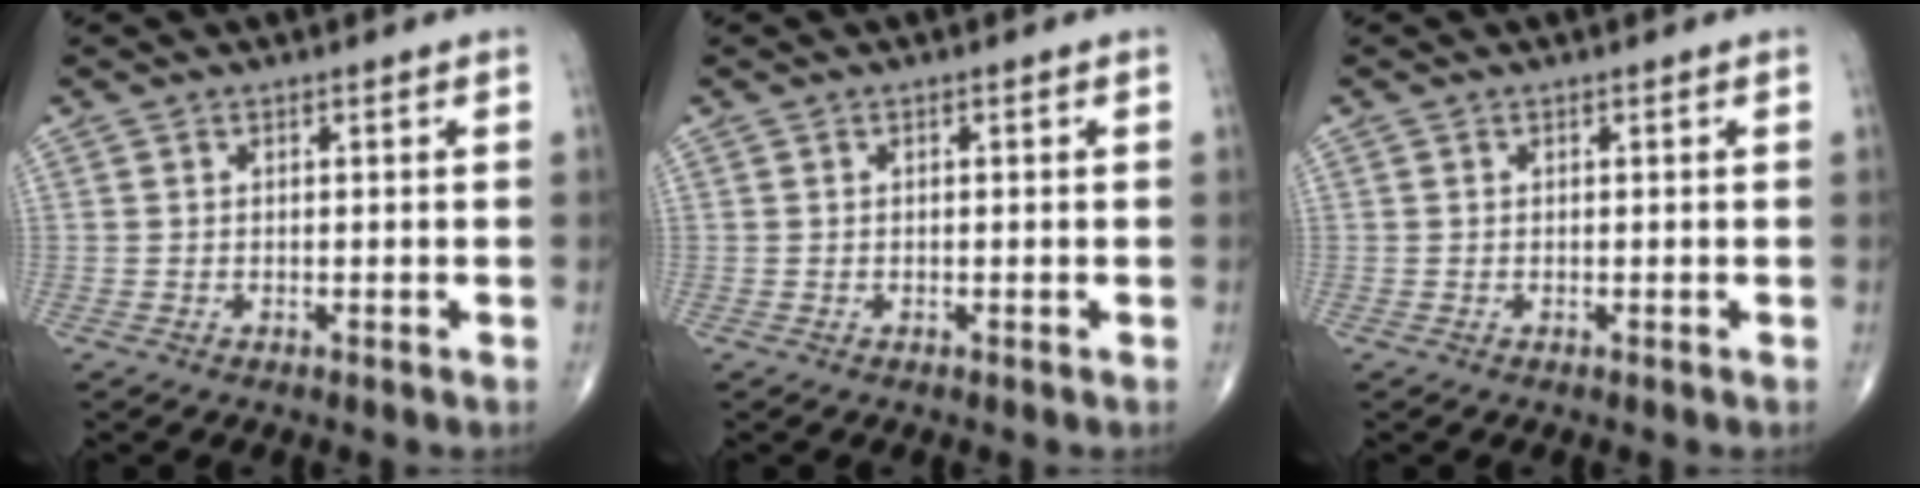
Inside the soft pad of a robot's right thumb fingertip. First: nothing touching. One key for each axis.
{"total": 0.0}
{"total": 0.0}